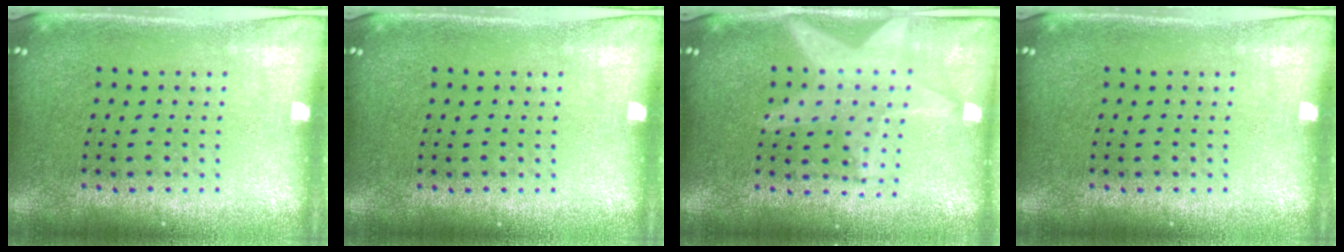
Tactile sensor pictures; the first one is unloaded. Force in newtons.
{"total": 0.0}
{"total": 2.0, "press": 1.7, "slide": 1.1}
{"total": 0.0}